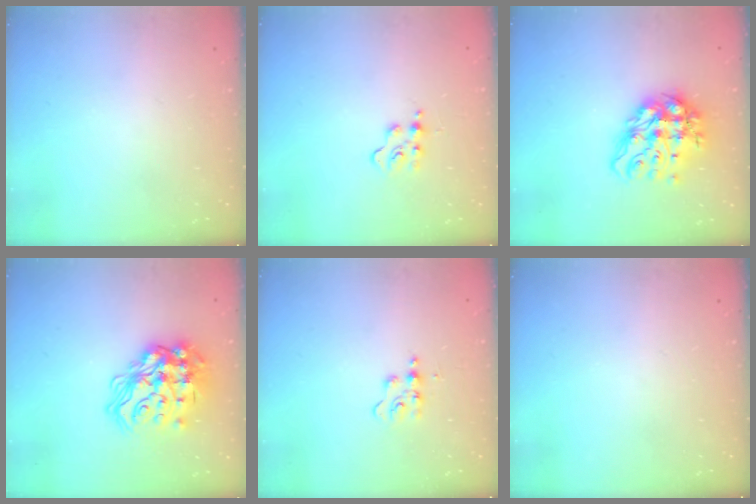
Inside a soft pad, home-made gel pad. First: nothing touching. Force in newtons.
{"total": 5.6, "press": 5.6, "slide": 0.6}
{"total": 15.4, "press": 15.2, "slide": 2.1}
{"total": 21.4, "press": 21.3, "slide": 1.7}
{"total": 5.5, "press": 5.5, "slide": 0.8}
{"total": 0.0}